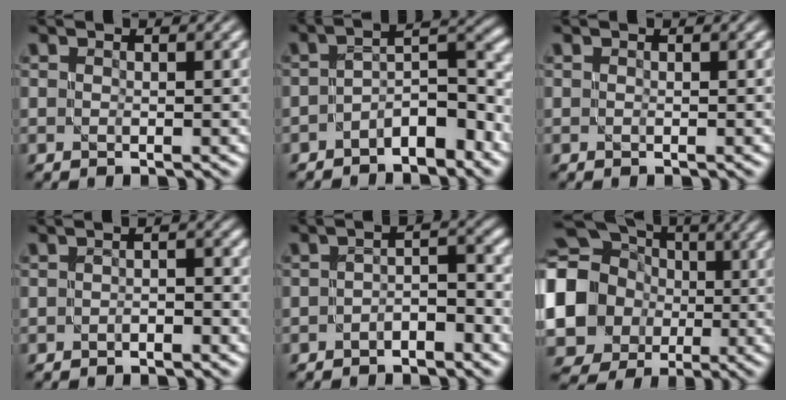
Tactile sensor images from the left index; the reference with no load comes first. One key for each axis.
{"total": 5.2, "fx": -2.9, "fy": 2.1, "fz": 3.8, "tx": -0.051, "ty": 0.011, "tz": -0.056}
{"total": 0.0}
{"total": 1.3, "fx": -0.9, "fy": 0.4, "fz": 0.9, "tx": -0.014, "ty": 0.004, "tz": -0.016}
{"total": 2.7, "fx": -1.6, "fy": 1.0, "fz": 1.9, "tx": -0.031, "ty": 0.011, "tz": -0.031}
{"total": 16.2, "fx": -0.2, "fy": 14.9, "fz": 6.5, "tx": -0.176, "ty": 0.009, "tz": -0.047}